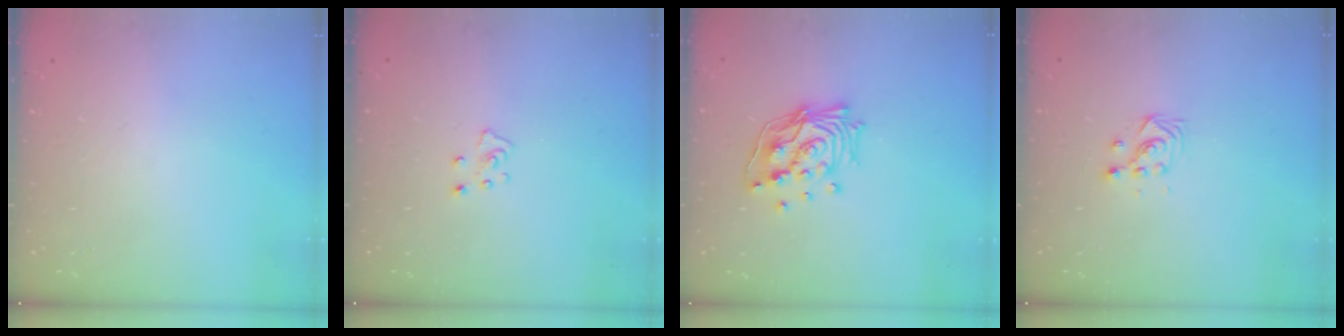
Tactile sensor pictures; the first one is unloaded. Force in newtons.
{"total": 5.0, "press": 5.0, "slide": 0.3}
{"total": 14.9, "press": 14.8, "slide": 1.4}
{"total": 2.9, "press": 2.9, "slide": 0.4}